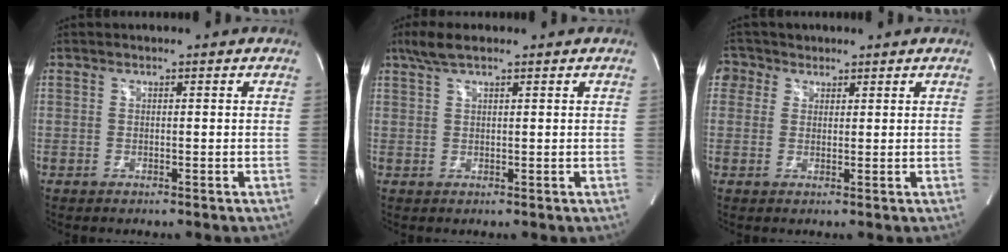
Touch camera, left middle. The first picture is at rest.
{"total": 3.8, "force": [2.7, 0.7, 2.5], "torque": [-0.059, 0.018, 0.055]}
{"total": 3.1, "force": [1.7, 2.6, 0.0], "torque": [0.000, 0.019, 0.027]}